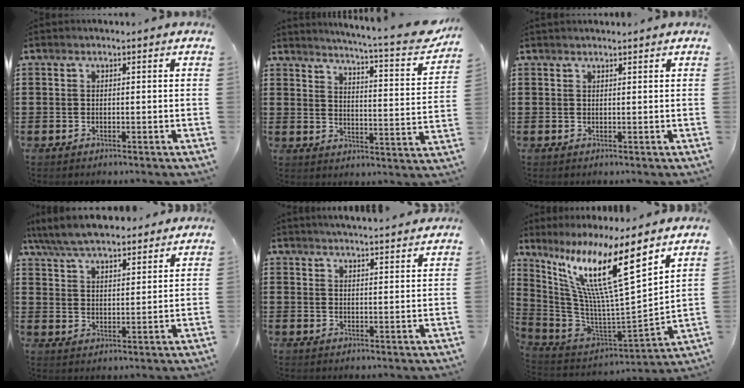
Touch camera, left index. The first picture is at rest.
{"total": 6.0, "force": [5.1, -0.6, 3.1], "torque": [-0.067, -0.044, 0.078]}
{"total": 0.6, "force": [0.6, 0.1, 0.1], "torque": [-0.003, -0.001, 0.012]}
{"total": 7.4, "force": [6.7, 1.7, 2.5], "torque": [-0.072, -0.017, 0.124]}
{"total": 3.0, "force": [3.0, -0.4, 0.2], "torque": [-0.013, -0.014, 0.054]}
{"total": 16.0, "force": [9.6, 1.3, 12.7], "torque": [-0.288, -0.055, 0.148]}